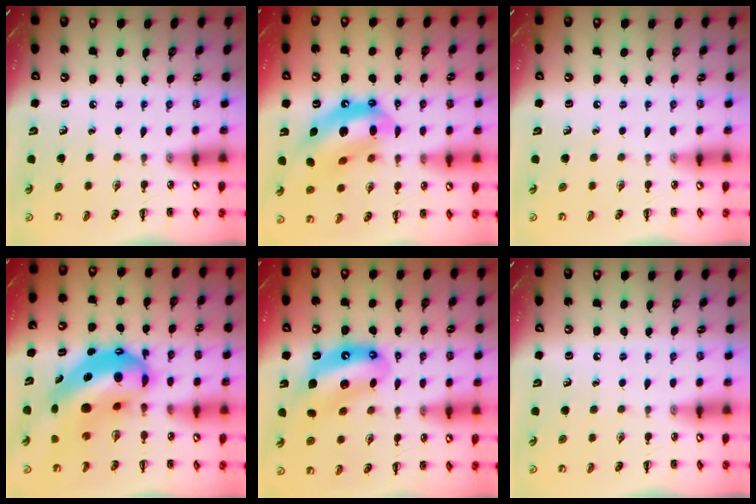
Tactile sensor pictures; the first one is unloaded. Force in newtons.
{"total": 15.6, "press": 15.1, "slide": 3.9}
{"total": 0.0}
{"total": 14.9, "press": 14.4, "slide": 3.7}
{"total": 12.1, "press": 11.7, "slide": 3.1}
{"total": 0.0}